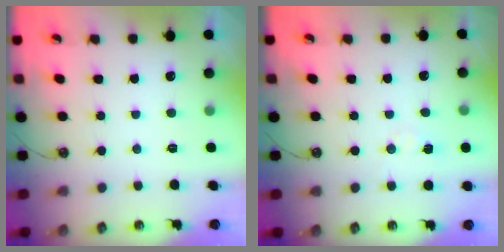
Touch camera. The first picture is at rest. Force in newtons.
{"total": 4.0, "press": 3.9, "slide": 0.5}